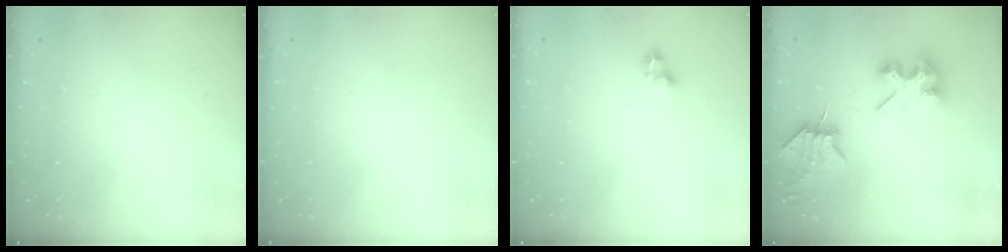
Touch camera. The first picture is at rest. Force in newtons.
{"total": 0.0}
{"total": 4.0, "press": 3.9, "slide": 0.5}
{"total": 6.7, "press": 6.7, "slide": 0.9}